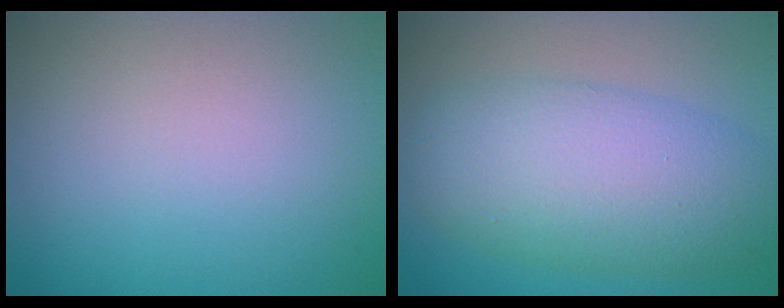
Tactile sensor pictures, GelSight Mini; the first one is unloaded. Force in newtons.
{"total": 7.9, "press": 7.9, "slide": 0.4}